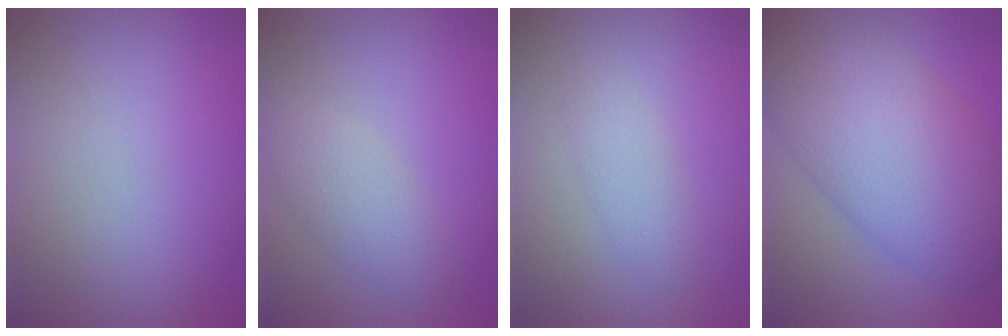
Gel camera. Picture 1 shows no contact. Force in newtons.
{"total": 2.6, "press": 2.6, "slide": 0.2}
{"total": 1.9, "press": 1.9, "slide": 0.1}
{"total": 11.4, "press": 11.4, "slide": 0.3}